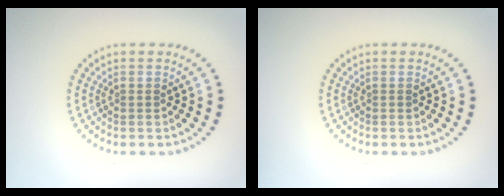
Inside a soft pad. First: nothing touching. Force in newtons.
{"total": 0.0}